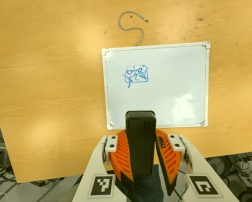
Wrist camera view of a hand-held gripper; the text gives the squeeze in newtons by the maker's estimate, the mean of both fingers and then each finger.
{"total": 9.8, "left": 8.1, "right": 11.4}